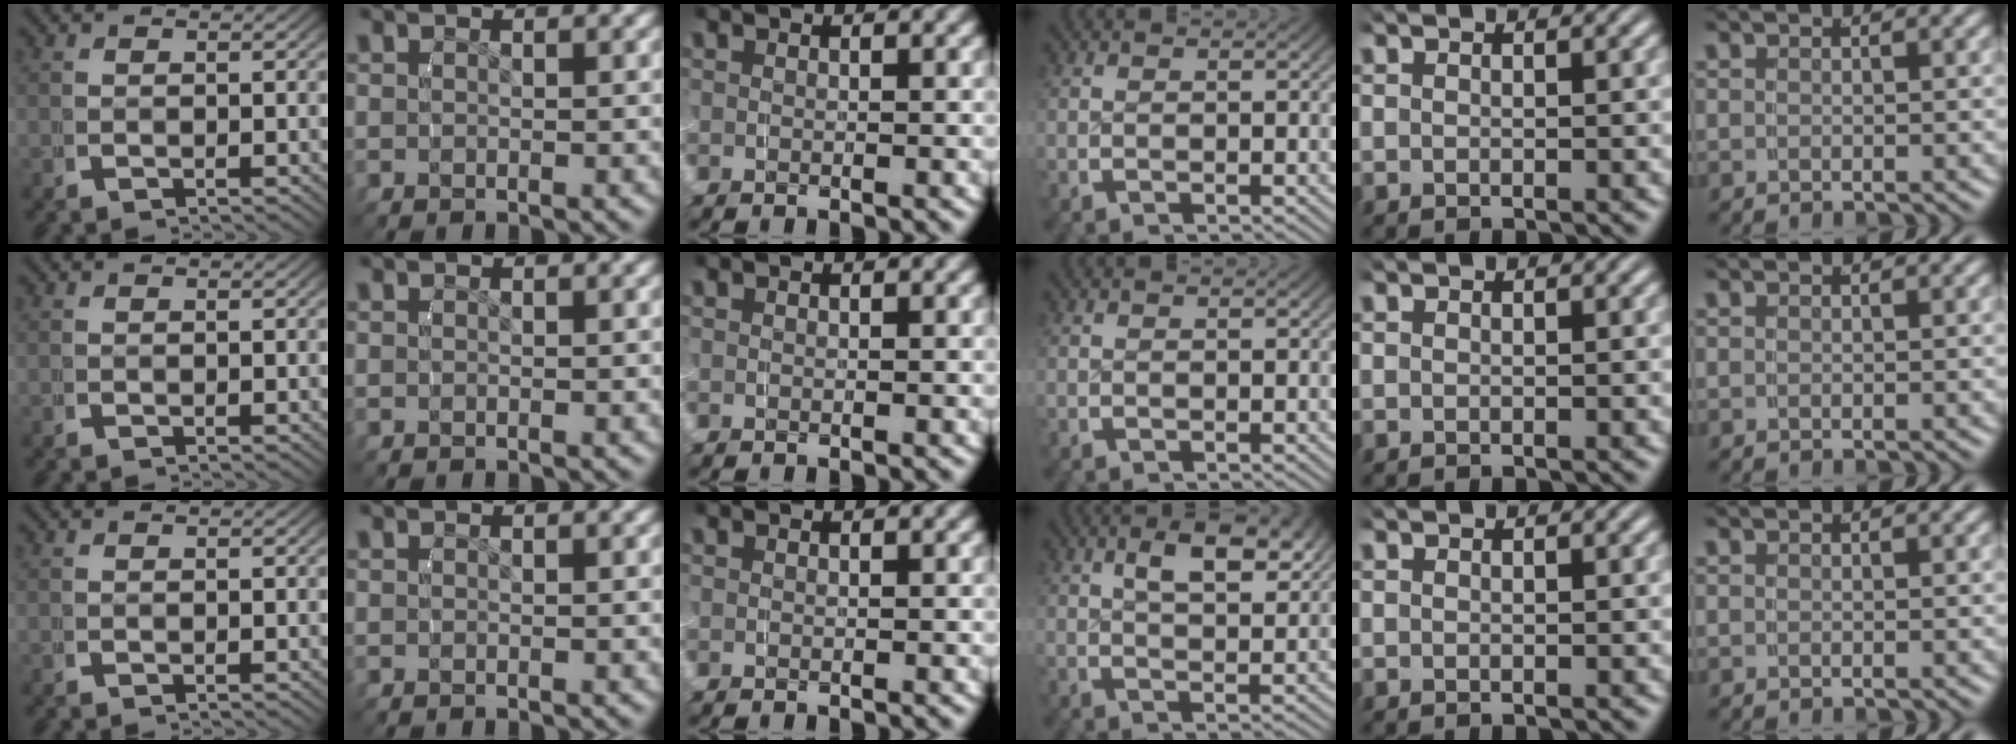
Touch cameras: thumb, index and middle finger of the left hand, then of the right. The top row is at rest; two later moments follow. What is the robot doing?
{"motion": "grasp_and_lifting", "object": "water bottle"}